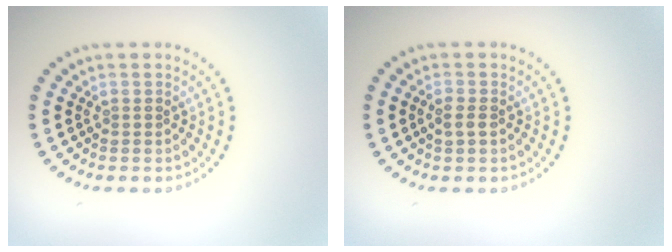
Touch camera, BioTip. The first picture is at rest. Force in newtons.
{"total": 1.2, "press": 1.2, "slide": 0.1}